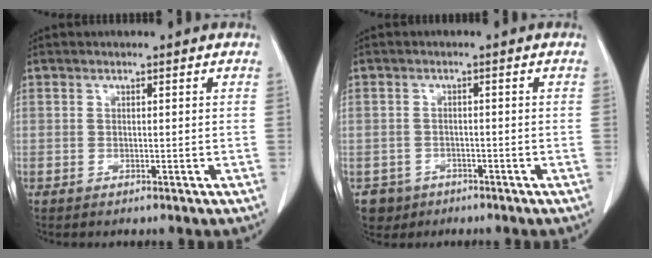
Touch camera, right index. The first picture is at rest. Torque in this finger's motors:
{"motor_torque": [-0.34, 0.08, -0.78, -0.17]}